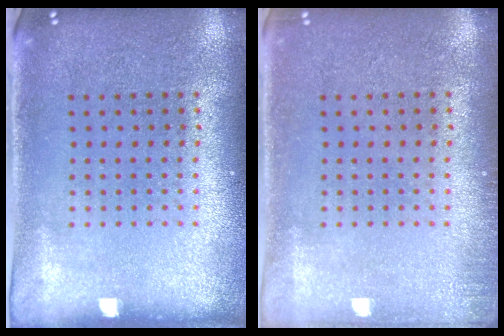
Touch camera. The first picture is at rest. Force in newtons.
{"total": 0.9, "press": 0.9, "slide": 0.2}